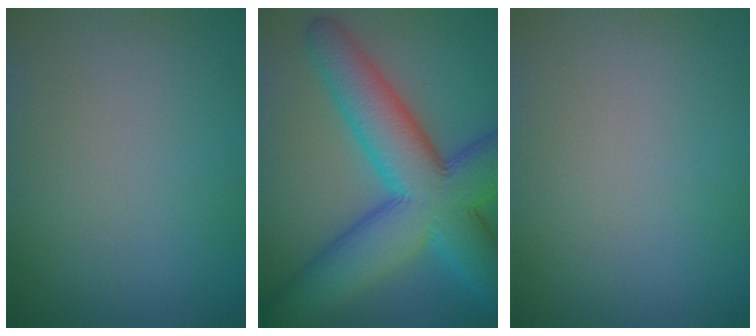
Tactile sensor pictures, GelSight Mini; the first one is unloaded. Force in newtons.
{"total": 11.8, "press": 11.8, "slide": 0.3}
{"total": 0.0}